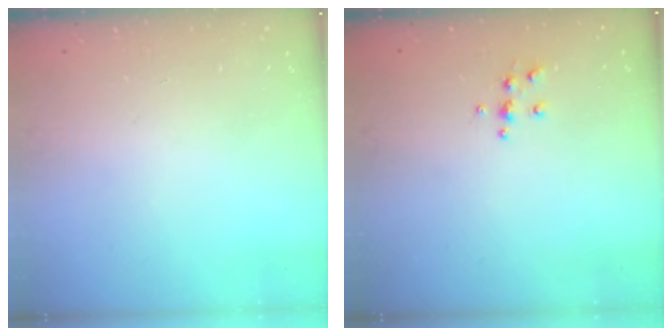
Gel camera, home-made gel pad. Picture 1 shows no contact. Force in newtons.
{"total": 5.5, "press": 5.4, "slide": 0.6}